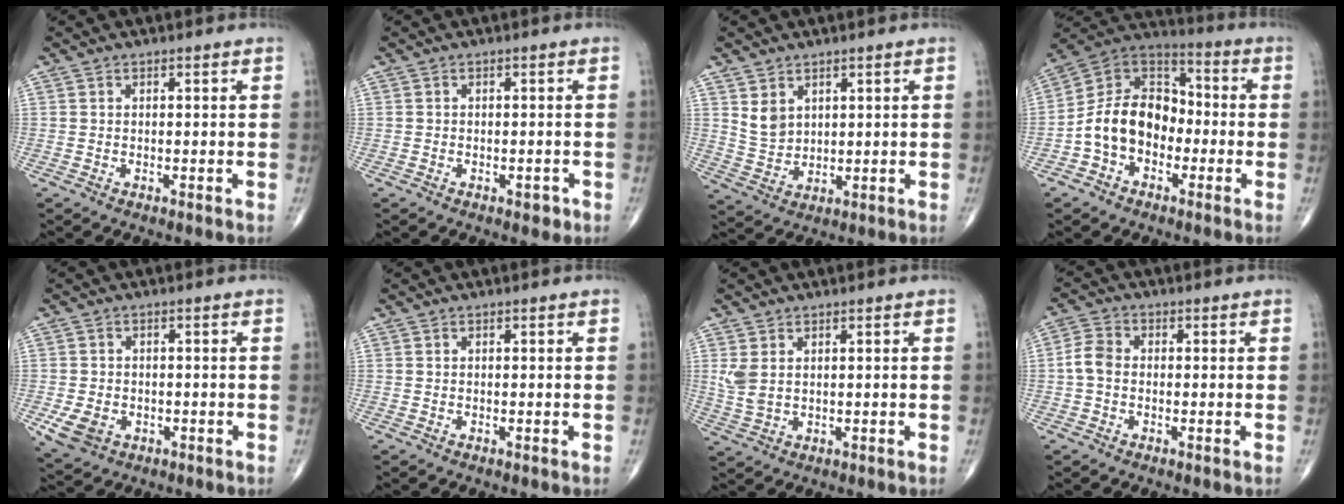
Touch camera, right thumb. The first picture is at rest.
{"total": 1.6, "force": [-0.9, 1.0, 1.0], "torque": [-0.002, 0.002, -0.012]}
{"total": 4.9, "force": [2.4, 3.5, 2.5], "torque": [-0.034, -0.019, 0.058]}
{"total": 14.4, "force": [-3.2, 10.6, 9.2], "torque": [-0.132, 0.053, -0.071]}
{"total": 5.6, "force": [-1.8, 4.3, 3.1], "torque": [-0.052, 0.002, -0.023]}
{"total": 0.0}
{"total": 3.7, "force": [1.2, 2.1, 2.8], "torque": [-0.065, -0.001, 0.034]}
{"total": 4.1, "force": [-0.5, 3.0, 2.7], "torque": [-0.054, 0.011, -0.020]}